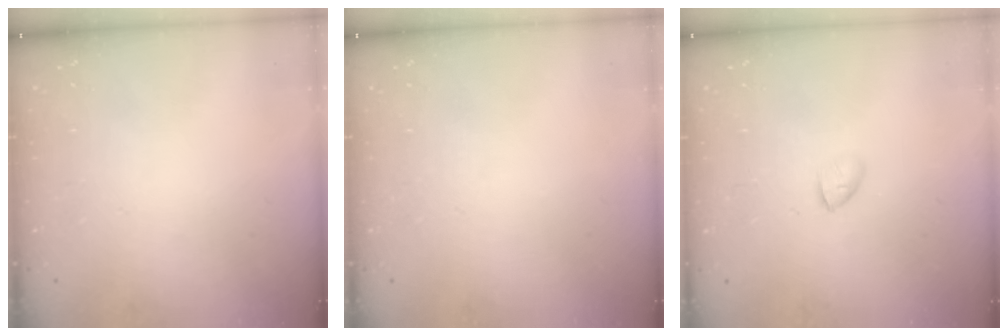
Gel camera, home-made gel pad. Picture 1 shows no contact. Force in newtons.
{"total": 0.0}
{"total": 1.7, "press": 1.6, "slide": 0.6}